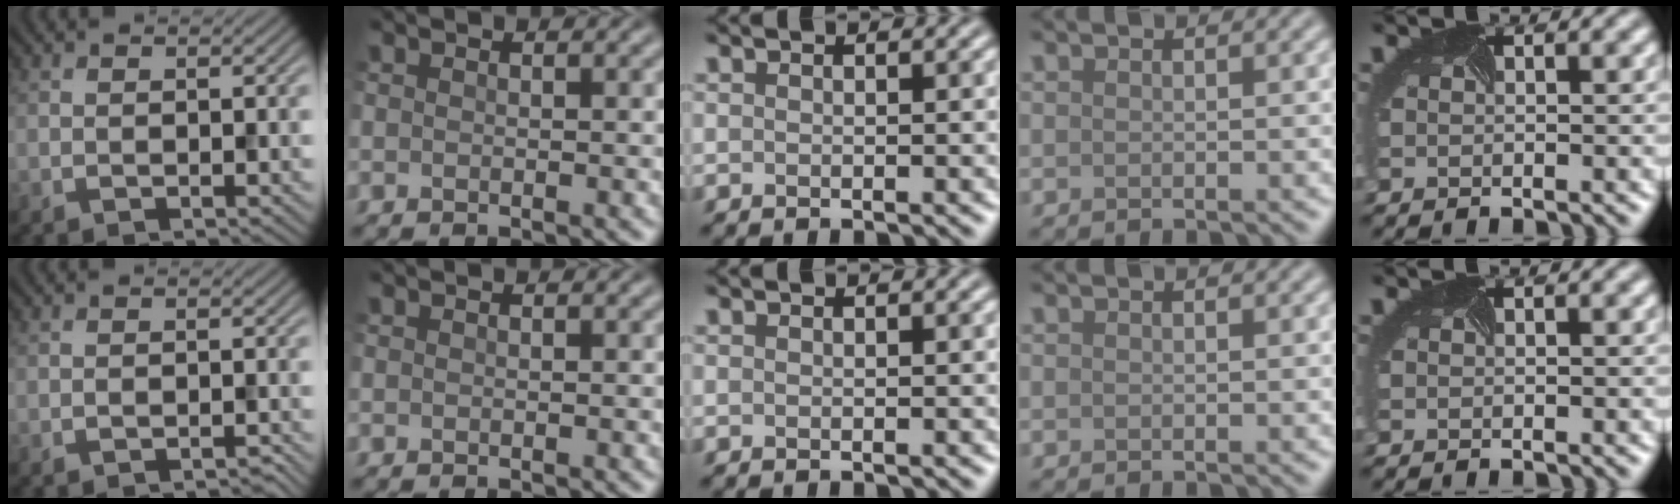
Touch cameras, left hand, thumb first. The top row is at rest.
{"thumb": {"total": 0.9, "force": [-0.7, 0.3, 0.4], "torque": [-0.006, 0.001, -0.013]}}